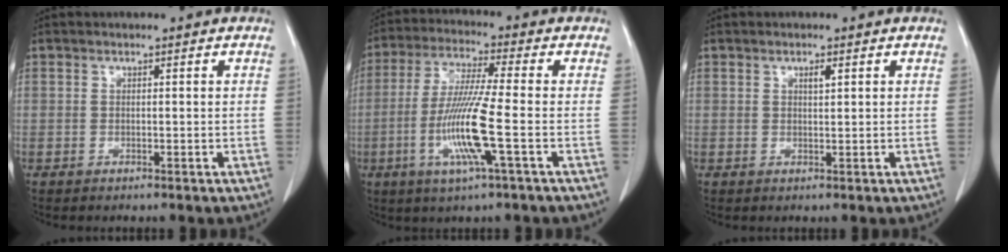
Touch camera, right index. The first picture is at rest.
{"total": 12.6, "force": [-3.1, -0.1, 12.2], "torque": [-0.253, -0.015, -0.068]}
{"total": 1.2, "force": [0.6, 0.3, 1.0], "torque": [-0.017, -0.001, 0.009]}